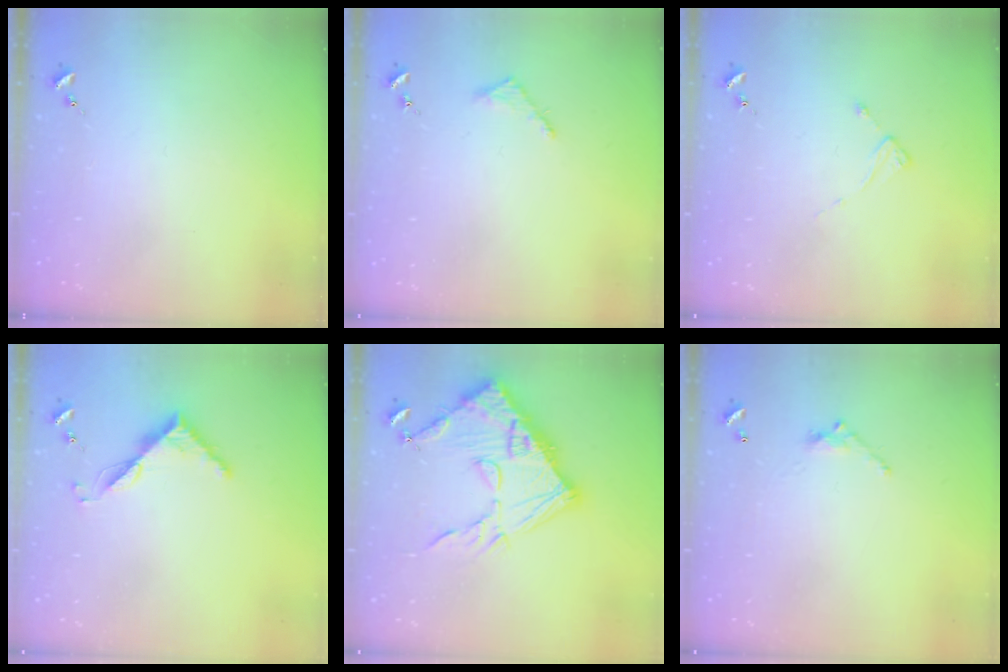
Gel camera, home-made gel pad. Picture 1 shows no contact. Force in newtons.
{"total": 2.7, "press": 2.7, "slide": 0.3}
{"total": 2.0, "press": 1.9, "slide": 0.4}
{"total": 6.4, "press": 6.3, "slide": 0.6}
{"total": 20.9, "press": 20.8, "slide": 1.8}
{"total": 5.5, "press": 5.4, "slide": 0.4}